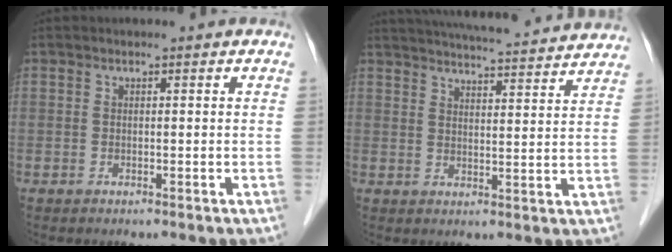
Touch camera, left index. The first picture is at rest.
{"total": 21.6, "force": [20.2, 1.8, 7.4], "torque": [-0.119, 0.007, 0.260]}